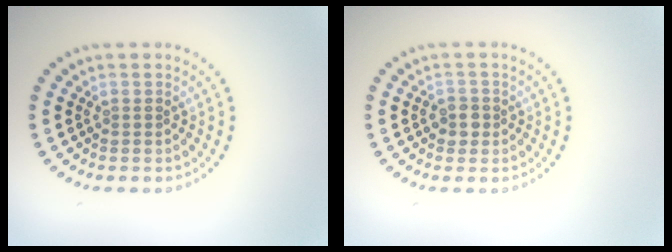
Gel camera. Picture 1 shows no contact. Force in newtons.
{"total": 1.6, "press": 1.5, "slide": 0.6}